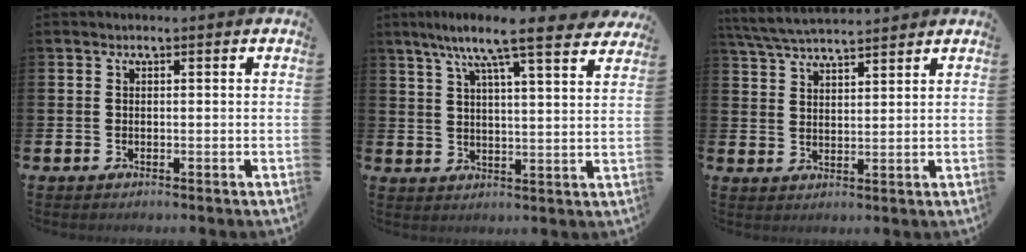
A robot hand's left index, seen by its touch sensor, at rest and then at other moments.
{"total": 9.5, "force": [8.1, 1.1, 4.8], "torque": [-0.092, -0.047, 0.134]}
{"total": 5.3, "force": [5.1, 0.4, 1.2], "torque": [-0.044, -0.022, 0.094]}